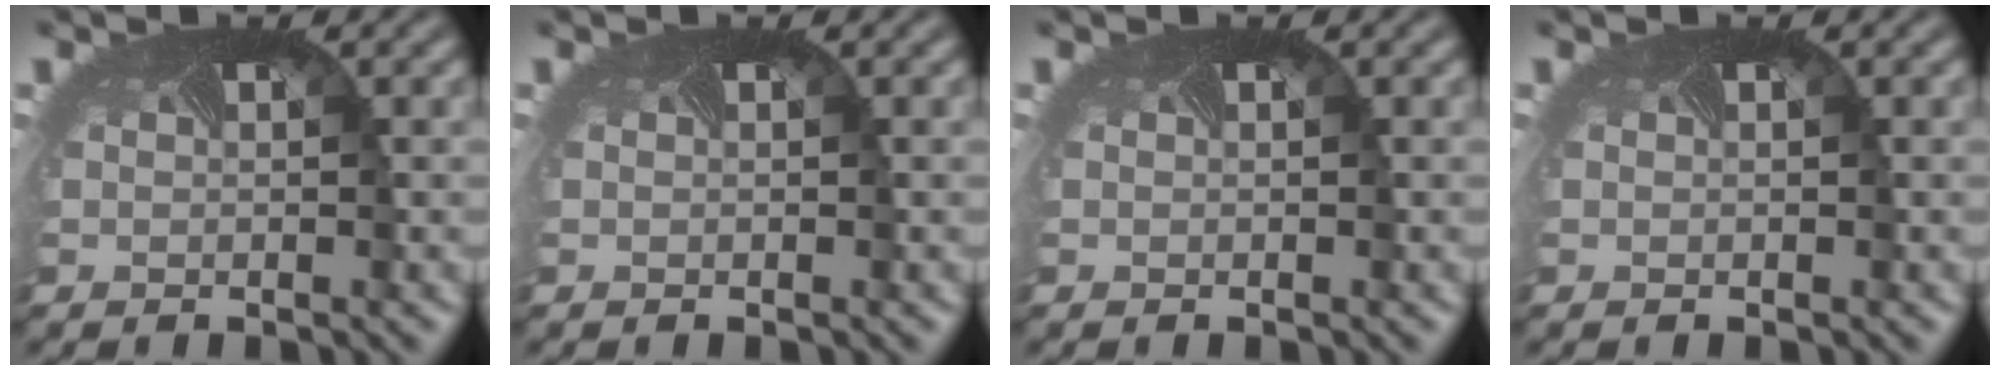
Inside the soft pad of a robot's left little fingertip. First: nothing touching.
{"total": 0.0}
{"total": 0.0}
{"total": 0.0}